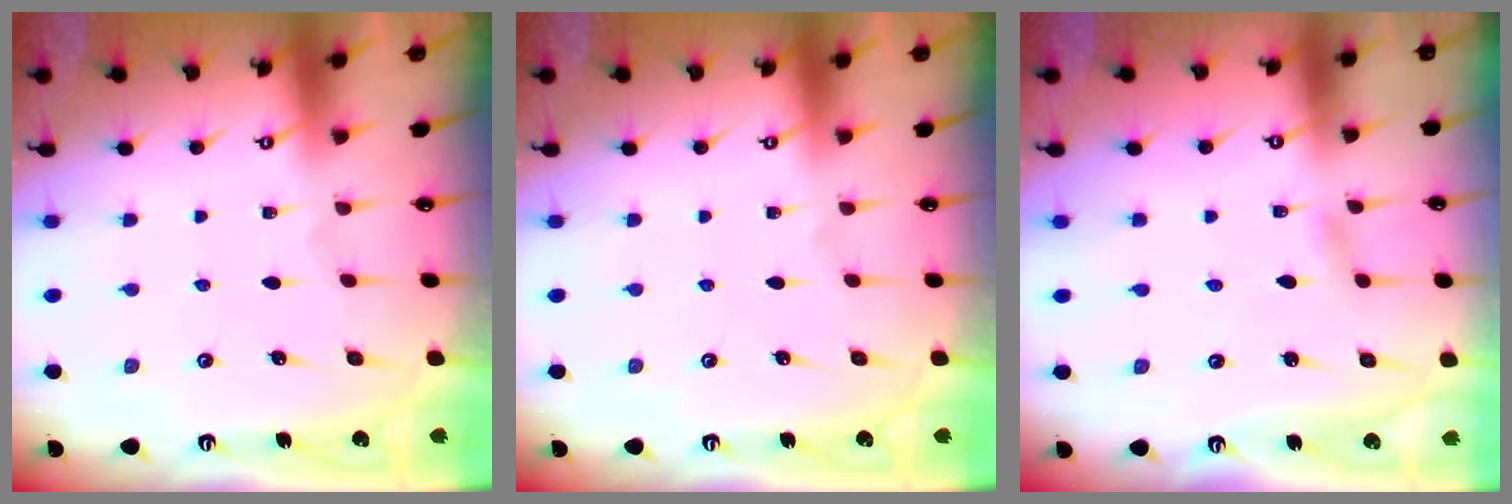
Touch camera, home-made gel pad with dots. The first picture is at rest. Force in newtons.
{"total": 0.0}
{"total": 1.3, "press": 1.3, "slide": 0.1}